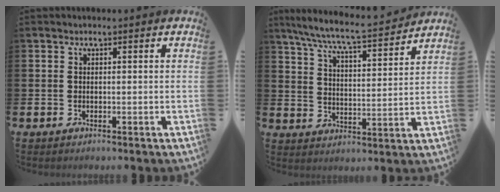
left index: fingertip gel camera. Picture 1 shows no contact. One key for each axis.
{"total": 7.6, "fx": 7.0, "fy": 0.3, "fz": 2.9, "tx": -0.084, "ty": -0.048, "tz": 0.120}